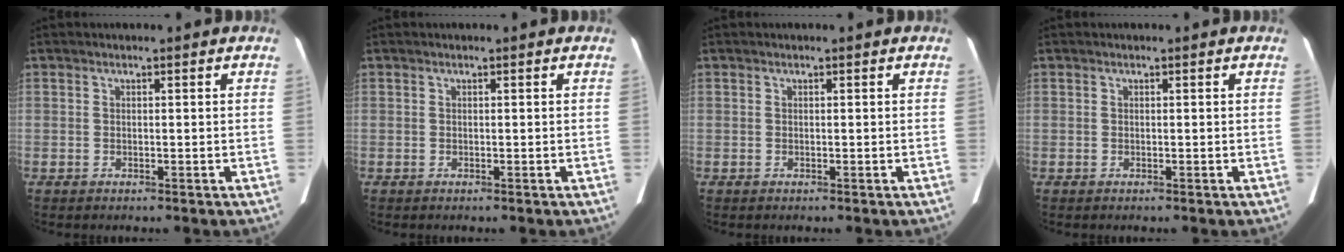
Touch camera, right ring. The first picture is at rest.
{"total": 0.0}
{"total": 0.0}
{"total": 0.0}